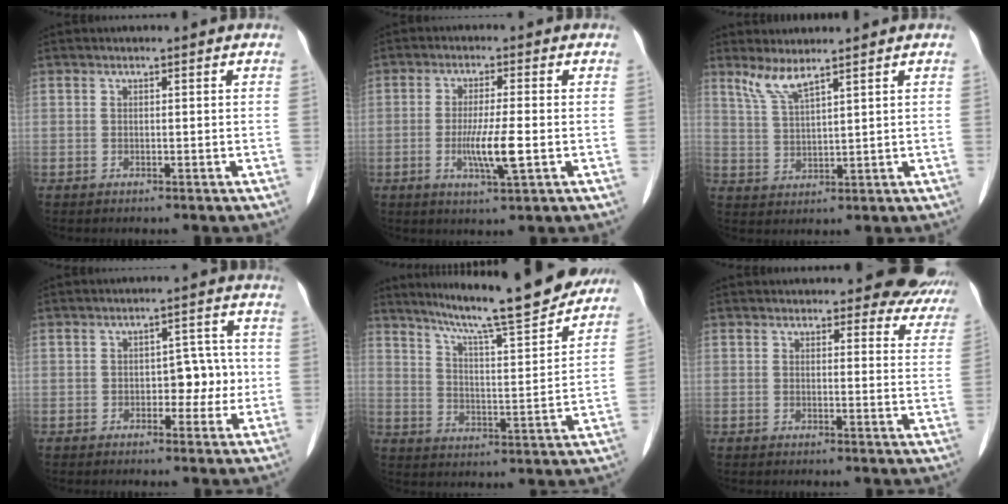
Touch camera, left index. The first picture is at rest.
{"total": 6.1, "force": [-1.5, 0.3, 5.9], "torque": [-0.117, -0.013, -0.028]}
{"total": 4.0, "force": [3.2, 0.1, 2.4], "torque": [-0.058, -0.002, 0.069]}
{"total": 5.2, "force": [-0.9, 2.9, 4.2], "torque": [-0.052, 0.022, -0.012]}
{"total": 16.4, "force": [14.3, 1.0, 7.9], "torque": [-0.127, -0.001, 0.210]}
{"total": 11.1, "force": [10.1, 3.5, 2.8], "torque": [0.009, -0.020, 0.087]}